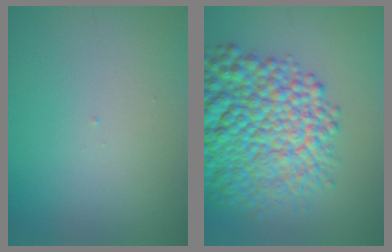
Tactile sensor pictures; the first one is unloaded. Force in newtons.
{"total": 11.8, "press": 11.8, "slide": 0.5}